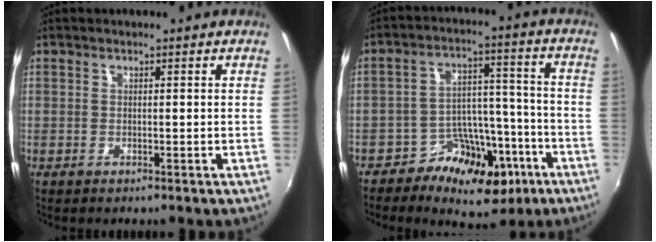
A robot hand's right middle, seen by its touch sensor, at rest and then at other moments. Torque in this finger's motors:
{"motor_torque": [-0.09, -0.23, 0.21, 0.00]}